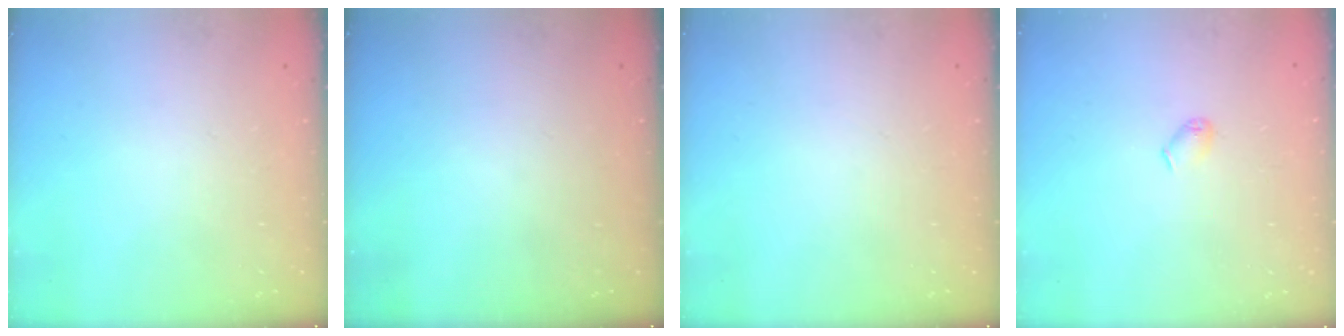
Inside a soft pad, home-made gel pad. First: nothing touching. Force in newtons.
{"total": 0.0}
{"total": 0.0}
{"total": 5.0, "press": 4.9, "slide": 0.6}